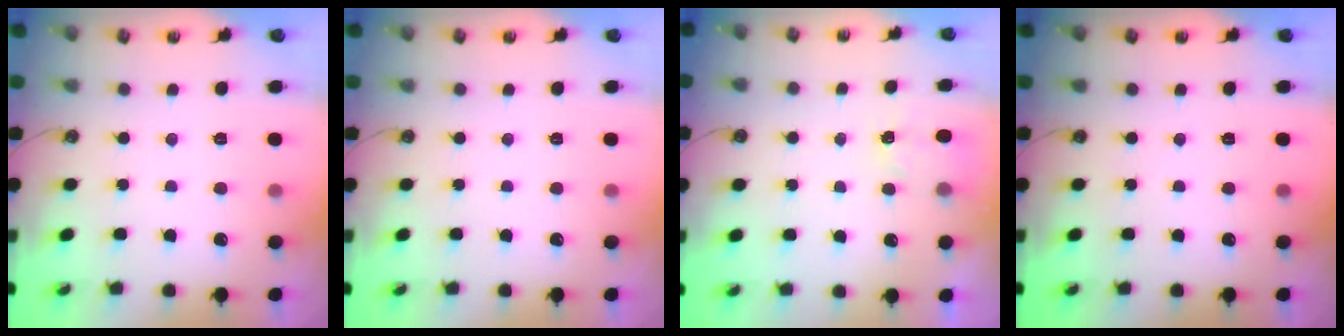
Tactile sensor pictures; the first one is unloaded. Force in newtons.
{"total": 0.0}
{"total": 2.2, "press": 2.2, "slide": 0.4}
{"total": 0.0}